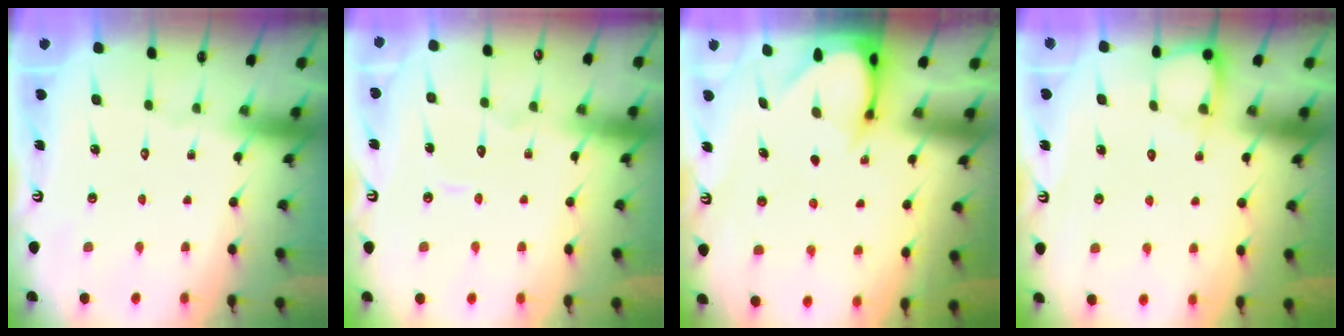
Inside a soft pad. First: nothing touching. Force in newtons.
{"total": 5.0, "press": 5.0, "slide": 0.4}
{"total": 3.4, "press": 3.4, "slide": 0.3}
{"total": 3.5, "press": 3.5, "slide": 0.4}